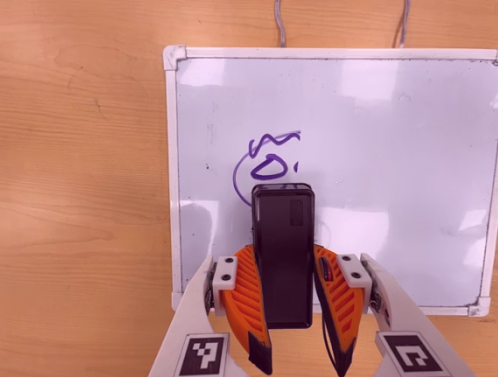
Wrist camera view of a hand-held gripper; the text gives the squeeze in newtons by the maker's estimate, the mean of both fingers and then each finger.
{"total": 10.3, "left": 8.4, "right": 12.2}